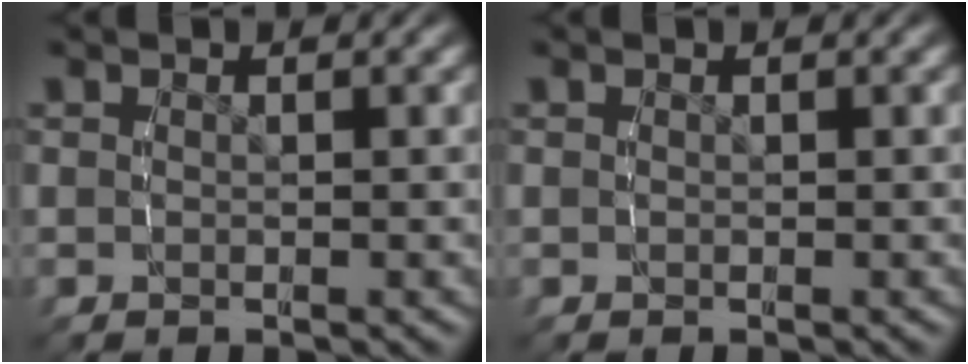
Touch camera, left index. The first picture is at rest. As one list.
[{"total": 0.0}]